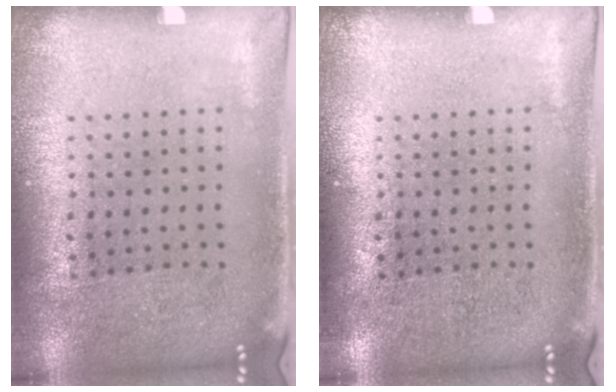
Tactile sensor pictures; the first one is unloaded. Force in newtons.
{"total": 0.0}